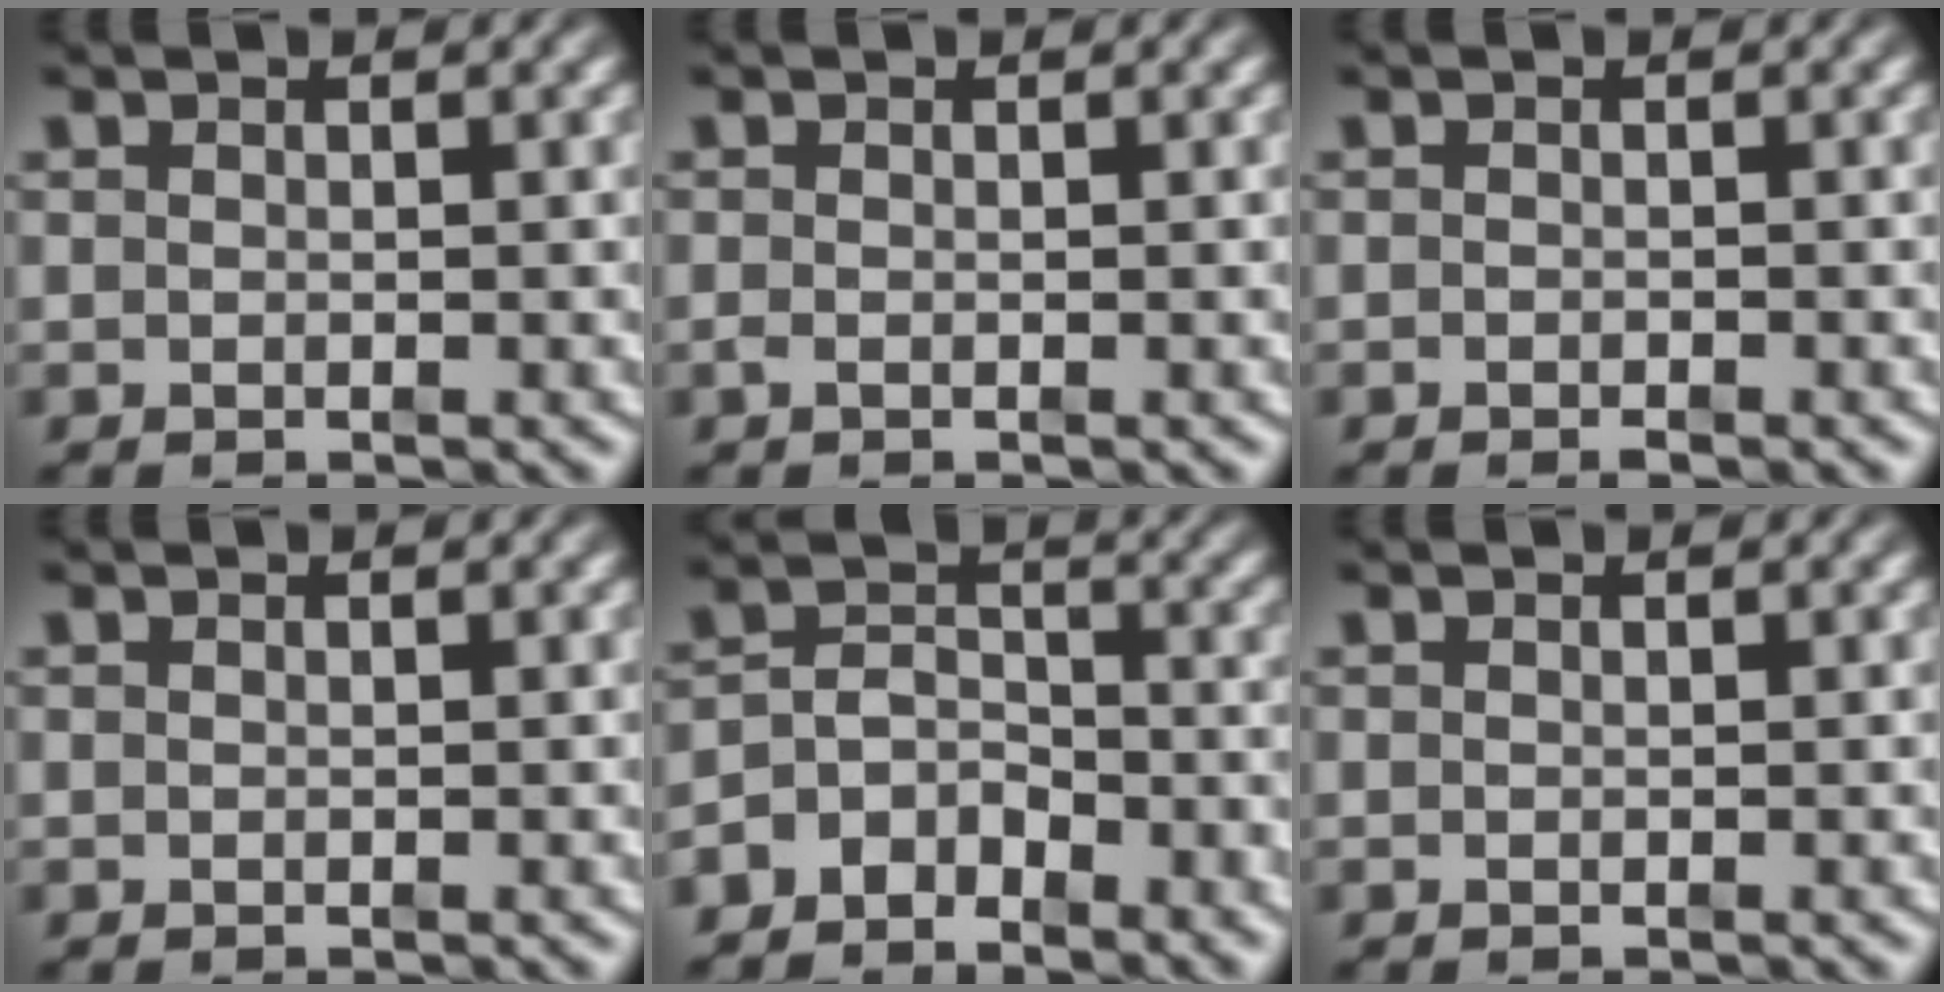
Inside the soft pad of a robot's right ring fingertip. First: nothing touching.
{"total": 0.7, "force": [-0.6, 0.1, 0.2], "torque": [-0.007, -0.007, -0.008]}
{"total": 0.8, "force": [-0.8, -0.1, 0.3], "torque": [-0.003, -0.006, -0.010]}
{"total": 0.0}
{"total": 6.1, "force": [-3.3, 4.5, 2.5], "torque": [-0.037, -0.020, -0.062]}
{"total": 0.0}